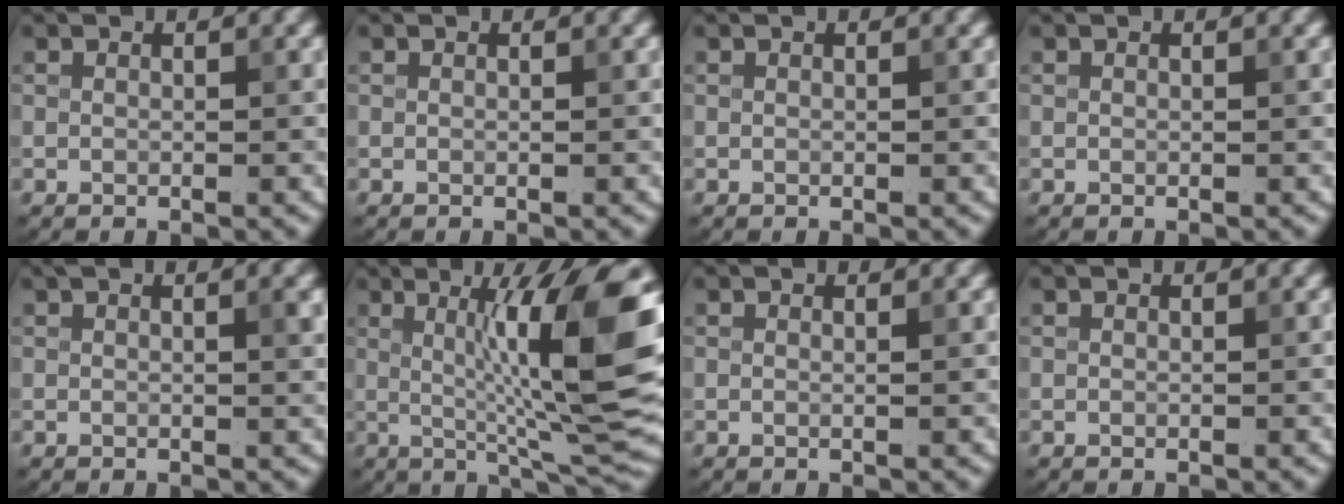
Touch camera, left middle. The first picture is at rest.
{"total": 0.0}
{"total": 0.0}
{"total": 0.0}
{"total": 1.7, "force": [0.6, 0.4, 1.6], "torque": [-0.018, 0.002, 0.007]}
{"total": 11.8, "force": [1.8, 2.0, 11.5], "torque": [-0.162, 0.003, 0.036]}
{"total": 0.6, "force": [0.1, 0.3, 0.5], "torque": [0.001, -0.001, -0.002]}
{"total": 0.0}